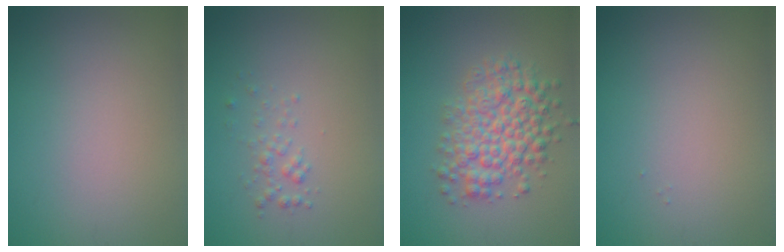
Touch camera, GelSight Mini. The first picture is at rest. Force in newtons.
{"total": 1.1, "press": 1.1, "slide": 0.1}
{"total": 5.5, "press": 5.5, "slide": 0.1}
{"total": 0.0}